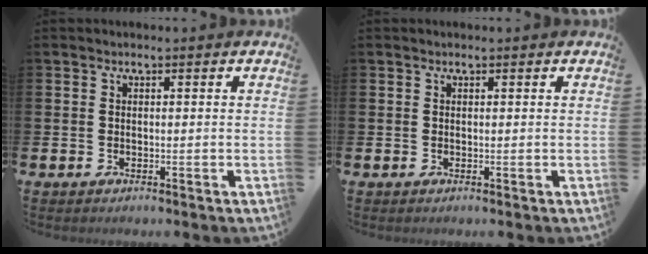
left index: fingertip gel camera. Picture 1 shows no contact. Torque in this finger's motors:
{"motor_torque": [-0.14, 0.14, -0.01, -0.01]}